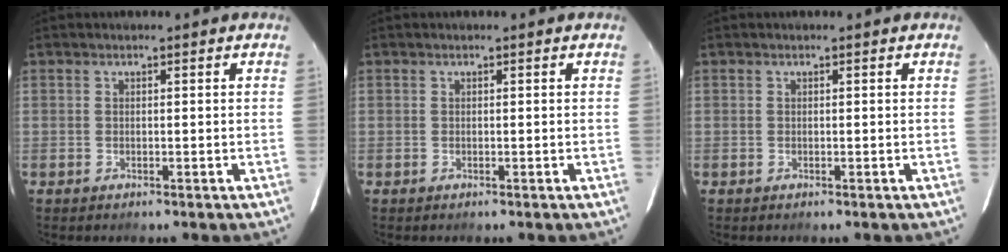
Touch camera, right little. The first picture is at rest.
{"total": 0.0}
{"total": 0.0}